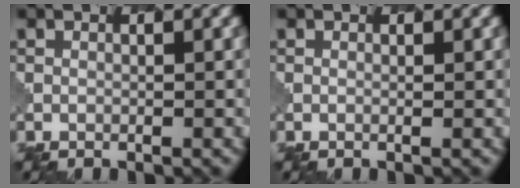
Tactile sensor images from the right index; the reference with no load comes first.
{"total": 0.5, "force": [0.3, 0.1, 0.4], "torque": [-0.006, -0.002, -0.001]}